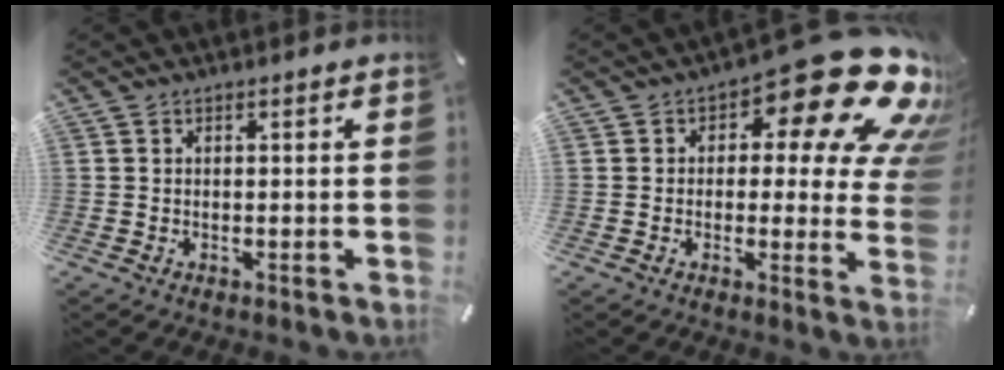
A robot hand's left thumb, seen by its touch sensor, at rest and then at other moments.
{"total": 21.4, "force": [10.6, 9.2, 16.1], "torque": [-0.198, -0.071, 0.173]}